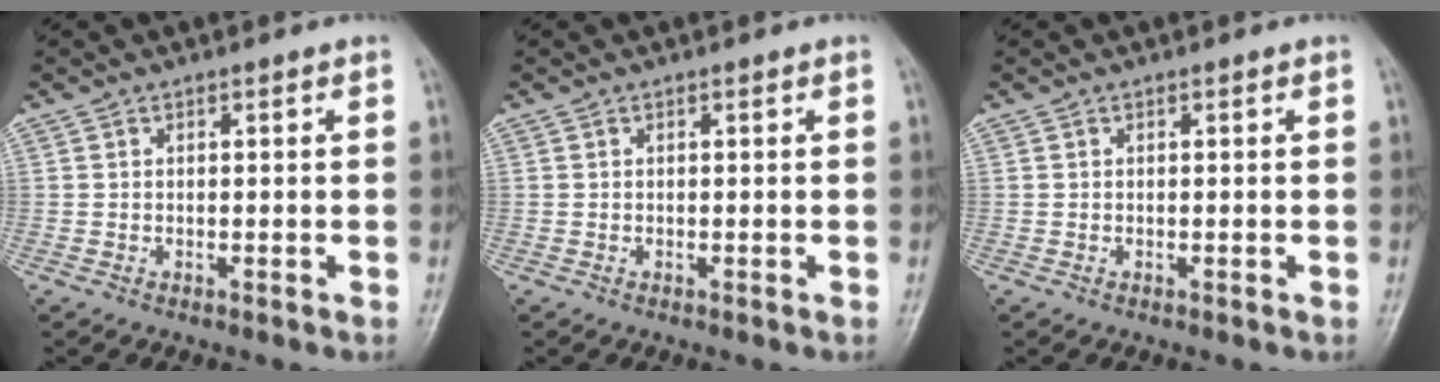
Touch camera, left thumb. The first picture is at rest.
{"total": 0.0}
{"total": 0.0}